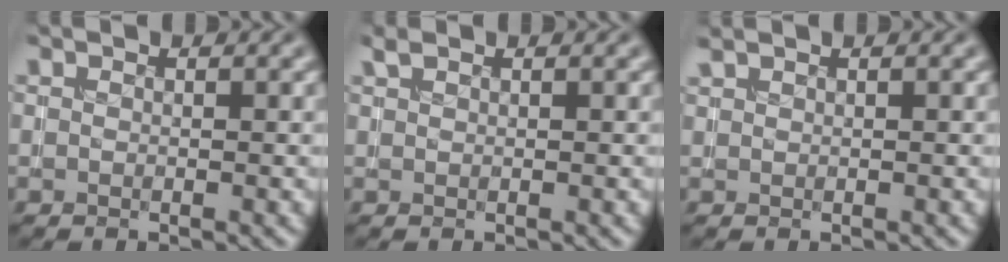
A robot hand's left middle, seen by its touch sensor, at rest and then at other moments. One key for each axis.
{"total": 0.9, "fx": 0.7, "fy": 0.2, "fz": 0.5, "tx": -0.012, "ty": 0.004, "tz": 0.015}
{"total": 0.8, "fx": 0.7, "fy": 0.2, "fz": 0.3, "tx": -0.004, "ty": 0.002, "tz": 0.016}